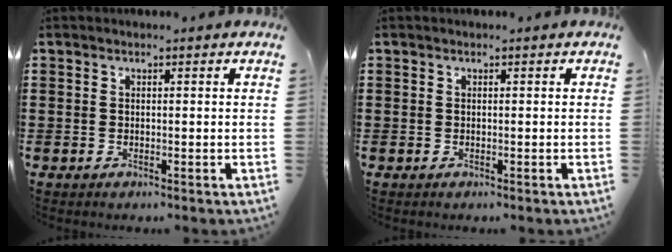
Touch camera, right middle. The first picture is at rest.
{"total": 0.0}